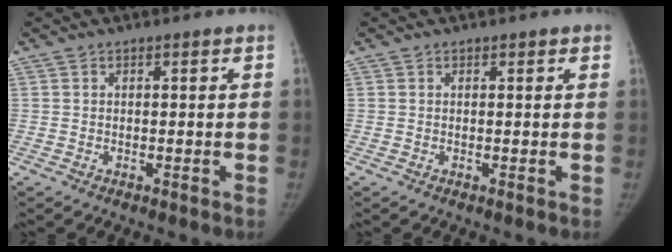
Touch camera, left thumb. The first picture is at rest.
{"total": 0.6, "force": [0.5, 0.4, 0.1], "torque": [0.000, -0.003, 0.005]}